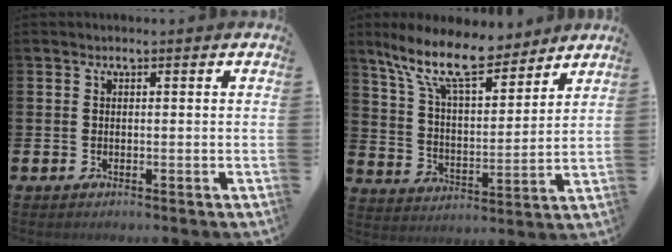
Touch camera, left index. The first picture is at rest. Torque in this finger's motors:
{"motor_torque": [1.10, -1.03, 0.99, 0.21]}